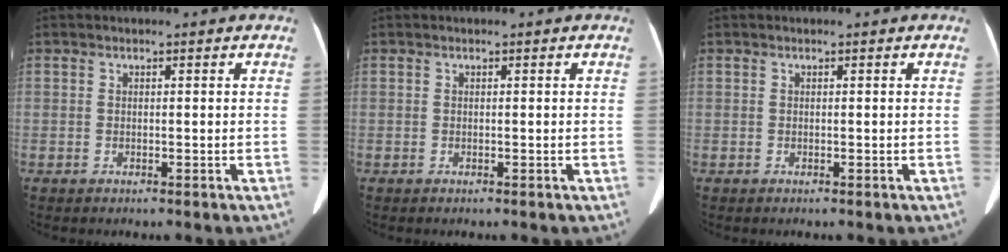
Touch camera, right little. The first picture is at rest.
{"total": 0.0}
{"total": 0.0}